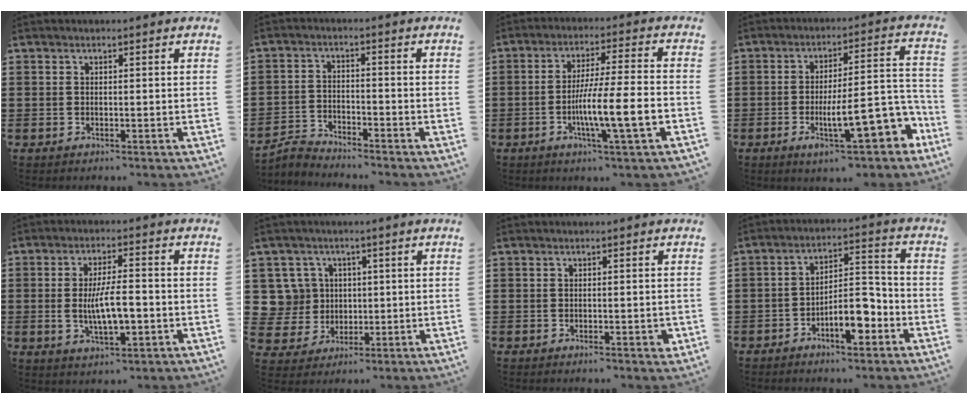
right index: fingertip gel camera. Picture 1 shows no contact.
{"total": 3.2, "force": [-3.1, 0.4, 0.1], "torque": [-0.016, 0.003, -0.070]}
{"total": 10.2, "force": [-3.5, 0.8, 9.6], "torque": [-0.171, -0.008, -0.063]}
{"total": 14.7, "force": [-5.6, 4.6, 12.7], "torque": [-0.174, -0.002, -0.090]}
{"total": 7.6, "force": [-1.0, 2.6, 7.1], "torque": [-0.142, -0.002, -0.023]}
{"total": 7.7, "force": [1.6, 7.2, 2.2], "torque": [-0.096, 0.012, 0.032]}
{"total": 1.1, "force": [-0.4, 0.4, 1.0], "torque": [-0.018, -0.002, -0.006]}
{"total": 7.8, "force": [-4.2, 3.1, 5.9], "torque": [-0.092, 0.008, -0.076]}